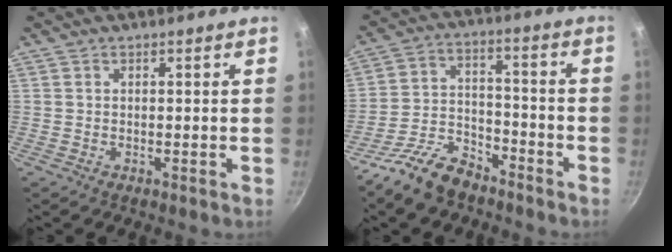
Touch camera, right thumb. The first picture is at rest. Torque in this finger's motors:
{"motor_torque": [0.88, 0.68, 0.66, -0.49, 0.21]}